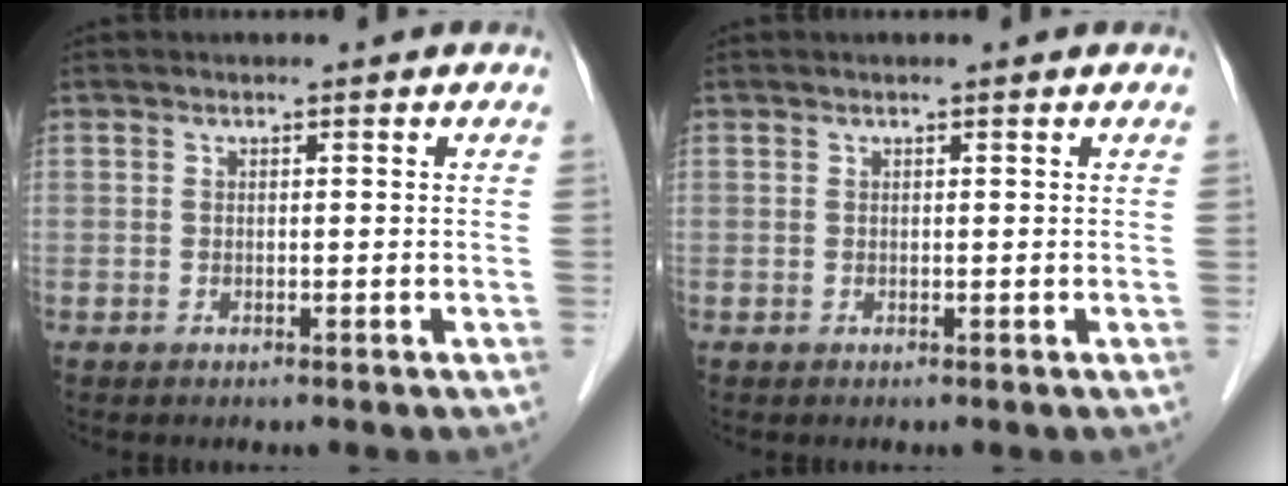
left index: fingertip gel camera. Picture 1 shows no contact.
{"total": 0.0}